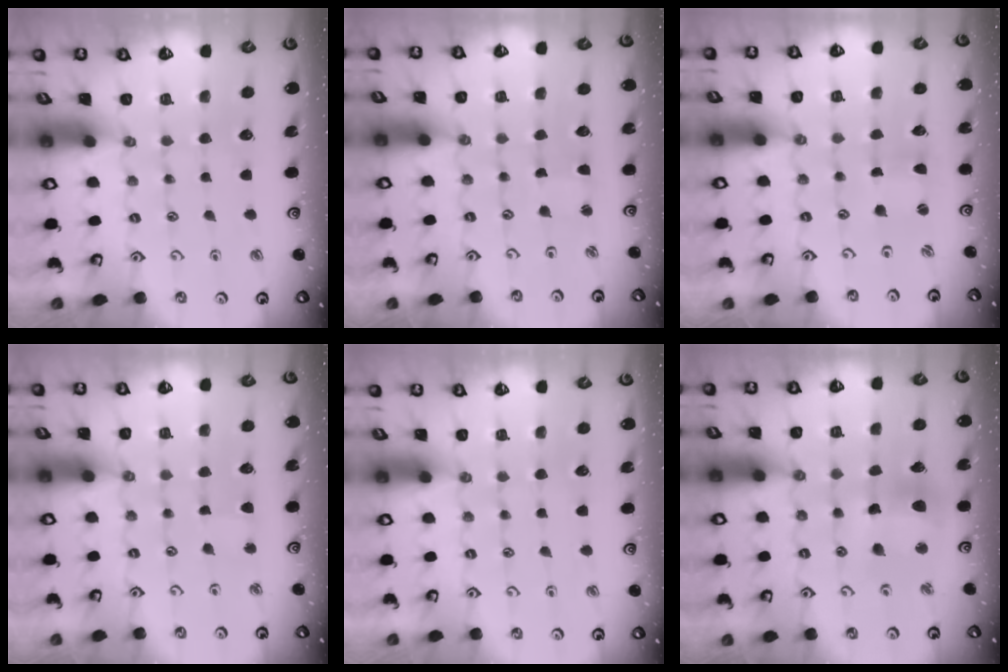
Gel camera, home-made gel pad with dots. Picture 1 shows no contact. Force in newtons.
{"total": 1.5, "press": 1.5, "slide": 0.2}
{"total": 0.6, "press": 0.5, "slide": 0.2}
{"total": 2.2, "press": 2.2, "slide": 0.2}
{"total": 0.0}
{"total": 11.7, "press": 11.6, "slide": 1.5}